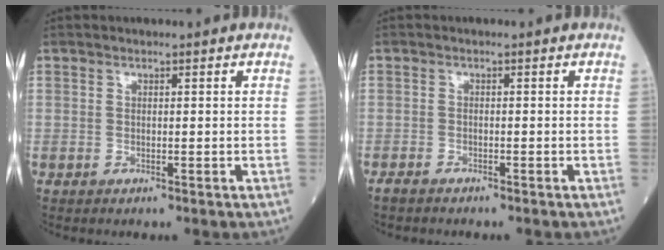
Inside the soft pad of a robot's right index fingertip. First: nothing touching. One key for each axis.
{"total": 1.7, "fx": -1.5, "fy": 0.4, "fz": 0.6, "tx": -0.015, "ty": -0.002, "tz": -0.023}